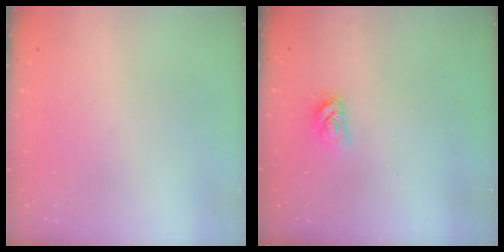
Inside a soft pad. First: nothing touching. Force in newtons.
{"total": 5.1, "press": 5.1, "slide": 0.6}